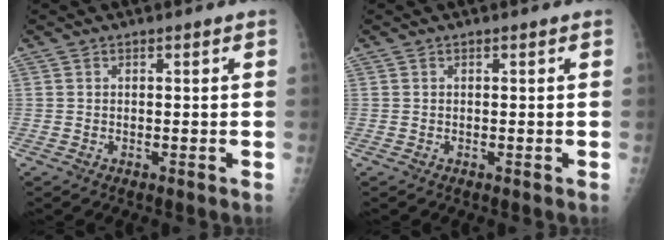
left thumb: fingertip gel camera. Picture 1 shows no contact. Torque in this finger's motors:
{"motor_torque": [0.02, 0.02, 0.01, -0.01, 0.00]}